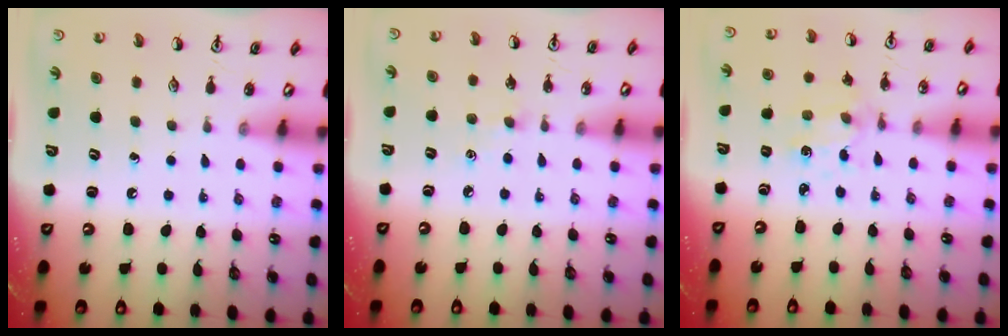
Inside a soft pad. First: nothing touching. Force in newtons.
{"total": 2.8, "press": 2.7, "slide": 0.5}
{"total": 1.4, "press": 1.4, "slide": 0.3}